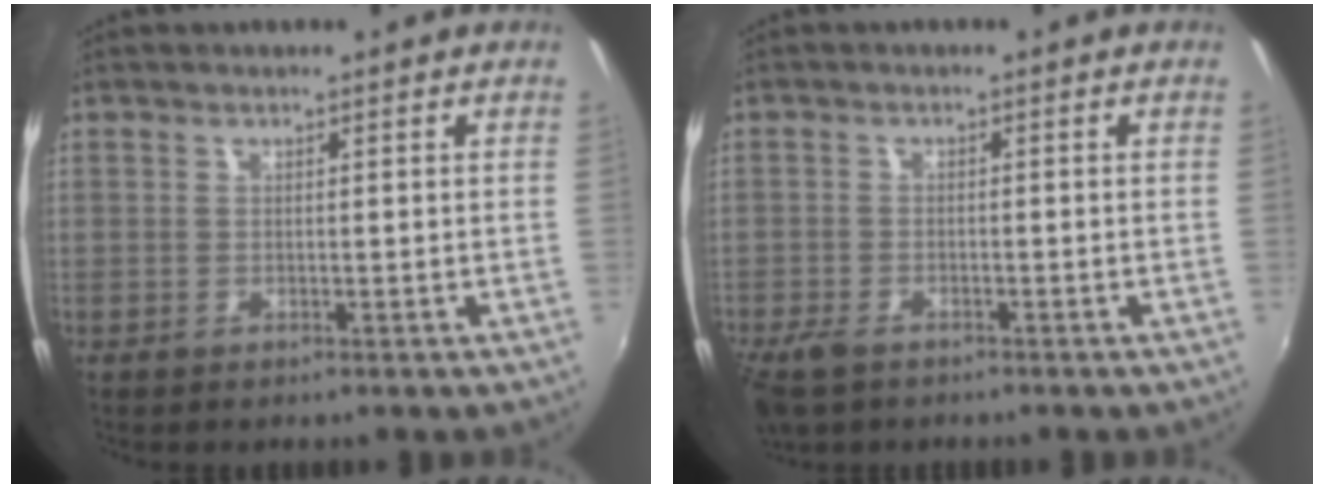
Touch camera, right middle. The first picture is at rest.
{"total": 5.2, "force": [-3.8, 2.5, 2.6], "torque": [-0.073, -0.017, -0.075]}